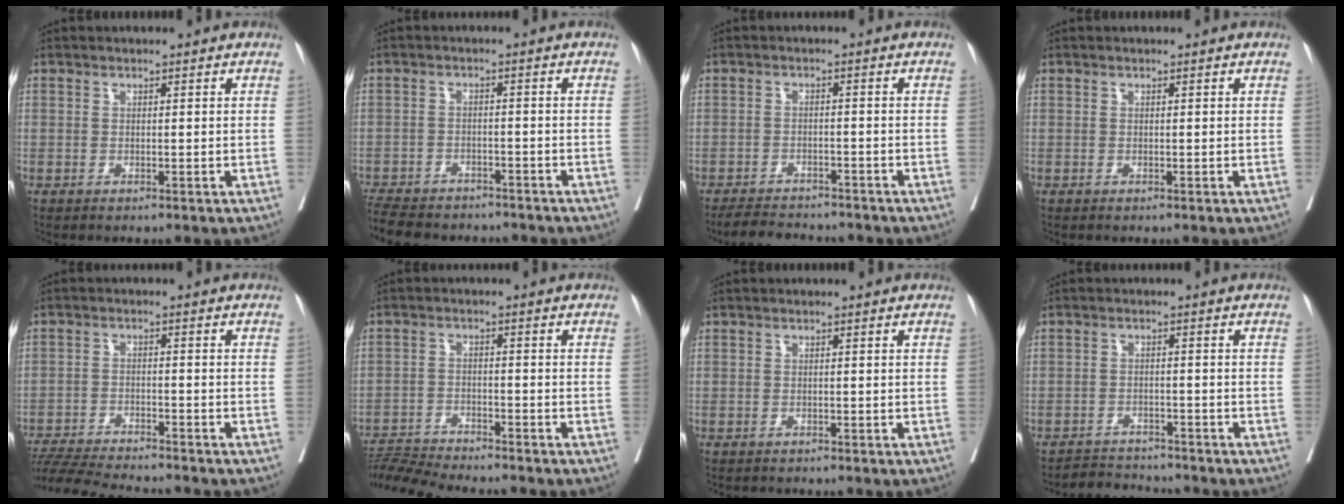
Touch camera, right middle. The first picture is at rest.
{"total": 14.0, "force": [-12.1, 4.6, 5.4], "torque": [-0.136, -0.014, -0.169]}
{"total": 7.1, "force": [-6.6, 1.6, 1.8], "torque": [-0.029, -0.007, -0.099]}
{"total": 0.0}
{"total": 11.8, "force": [-11.0, 0.3, 4.4], "torque": [-0.074, -0.014, -0.175]}
{"total": 8.0, "force": [-7.7, -0.9, 1.6], "torque": [-0.030, -0.008, -0.133]}
{"total": 0.6, "force": [-0.6, 0.2, 0.0], "torque": [-0.014, -0.001, -0.013]}
{"total": 4.2, "force": [-4.1, 0.6, -0.5], "torque": [0.004, -0.006, -0.068]}